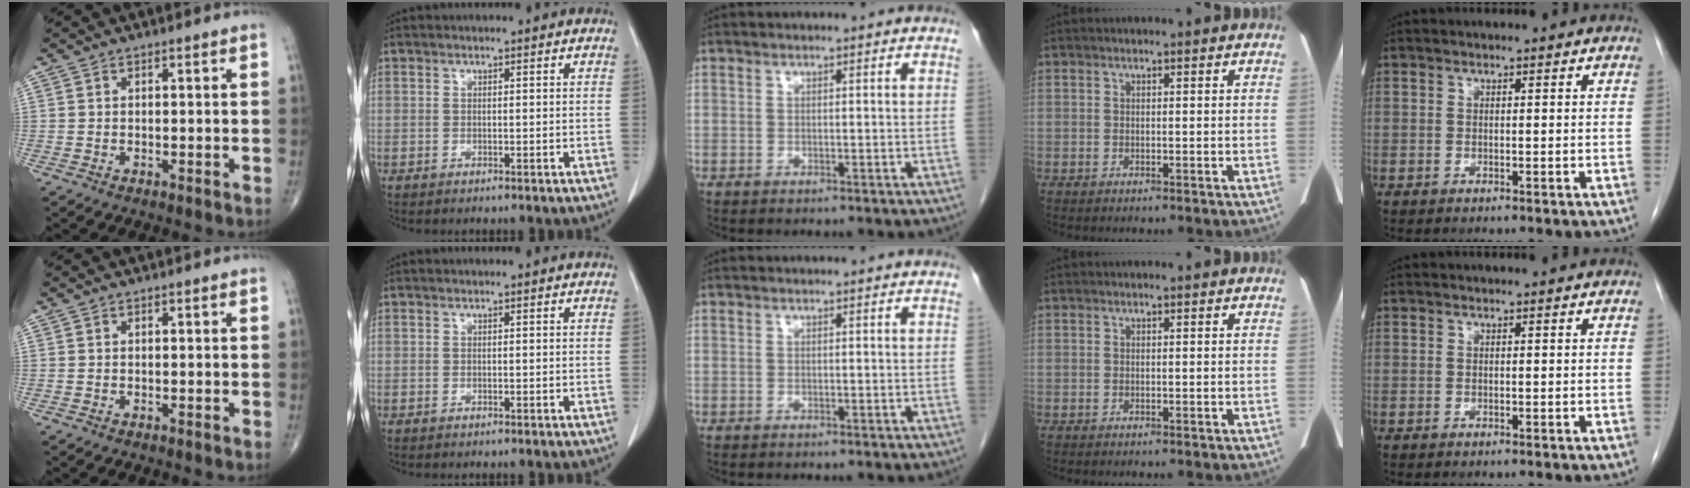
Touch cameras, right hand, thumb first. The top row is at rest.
{}